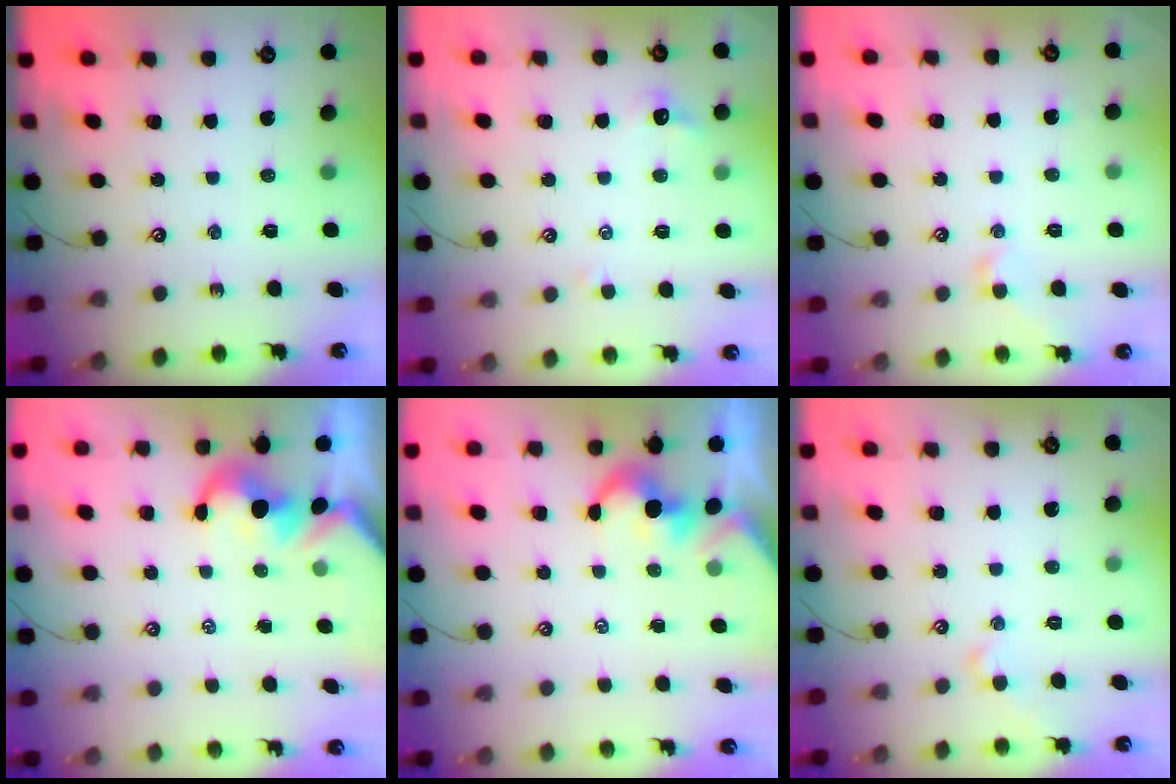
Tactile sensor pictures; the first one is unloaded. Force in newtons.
{"total": 1.2, "press": 0.9, "slide": 0.8}
{"total": 2.9, "press": 2.9, "slide": 0.7}
{"total": 1.4, "press": 1.1, "slide": 0.8}
{"total": 1.6, "press": 1.6, "slide": 0.2}
{"total": 2.0, "press": 2.0, "slide": 0.4}